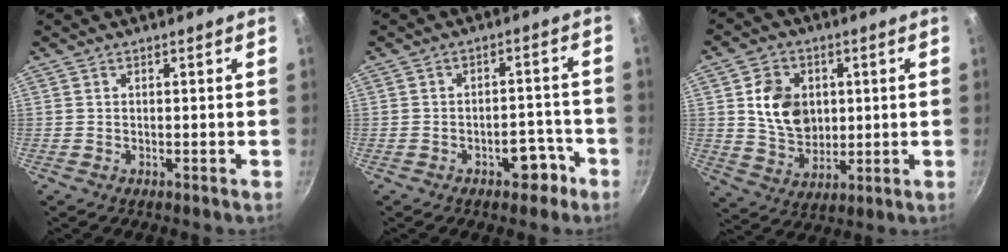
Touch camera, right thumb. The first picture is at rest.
{"total": 5.5, "force": [-3.2, 3.3, 3.2], "torque": [-0.011, 0.035, -0.031]}
{"total": 11.2, "force": [2.0, 9.0, 6.4], "torque": [-0.083, -0.012, 0.041]}